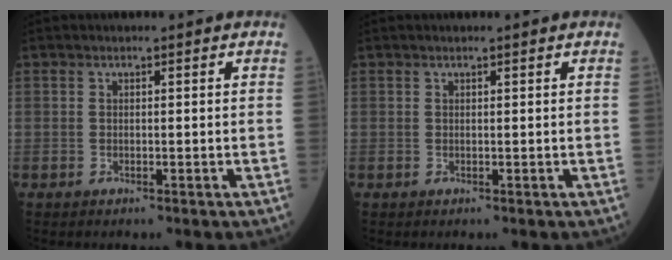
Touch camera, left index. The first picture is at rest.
{"total": 0.0}